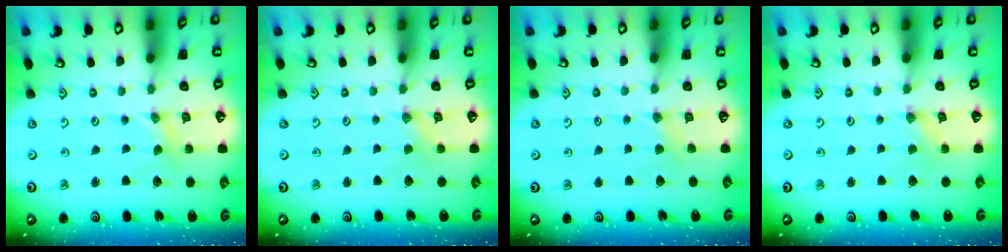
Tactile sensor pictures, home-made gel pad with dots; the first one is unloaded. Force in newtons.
{"total": 1.1, "press": 1.1, "slide": 0.3}
{"total": 2.8, "press": 2.8, "slide": 0.4}
{"total": 0.9, "press": 0.9, "slide": 0.3}